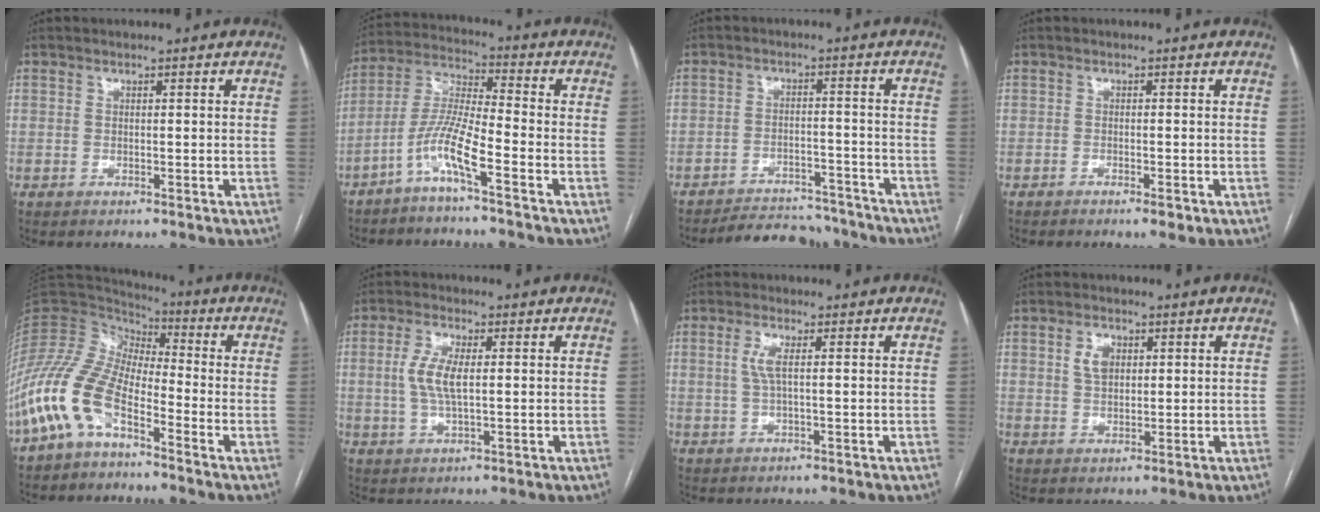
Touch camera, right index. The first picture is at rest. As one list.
[{"total": 8.1, "force": [-4.6, -0.2, 6.7], "torque": [-0.148, 0.001, -0.099]}, {"total": 10.7, "force": [-10.1, 3.1, 1.6], "torque": [-0.014, 0.007, -0.140]}, {"total": 1.6, "force": [-1.0, 0.3, 1.2], "torque": [-0.019, -0.002, -0.014]}, {"total": 10.7, "force": [-6.1, 4.5, 7.5], "torque": [-0.179, 0.016, -0.130]}, {"total": 5.6, "force": [0.6, 1.8, 5.3], "torque": [-0.119, 0.001, 0.013]}, {"total": 2.8, "force": [0.5, 0.5, 2.7], "torque": [-0.065, 0.002, 0.012]}, {"total": 3.7, "force": [1.3, 2.3, 2.5], "torque": [-0.049, 0.007, 0.027]}]